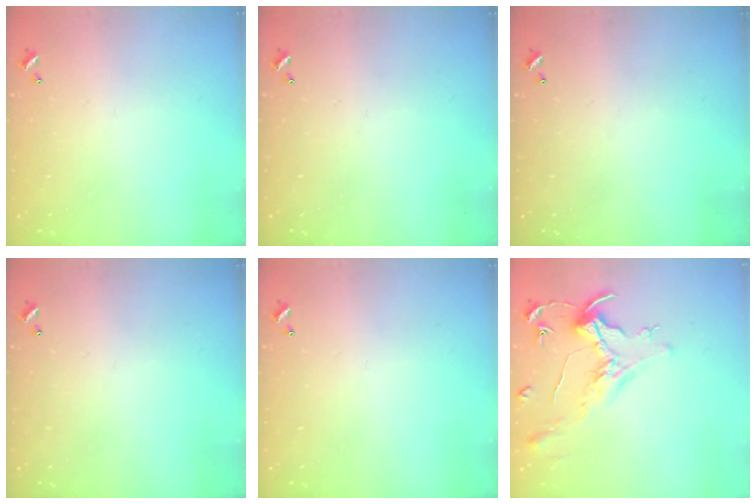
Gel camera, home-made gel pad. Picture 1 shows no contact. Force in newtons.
{"total": 0.0}
{"total": 0.0}
{"total": 0.0}
{"total": 0.0}
{"total": 1.6, "press": 1.4, "slide": 0.7}